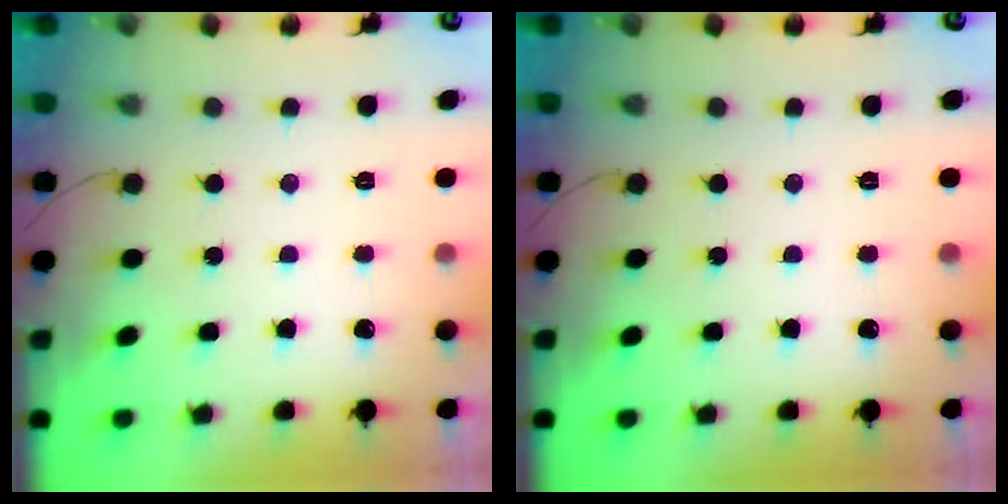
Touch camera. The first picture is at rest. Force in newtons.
{"total": 0.0}